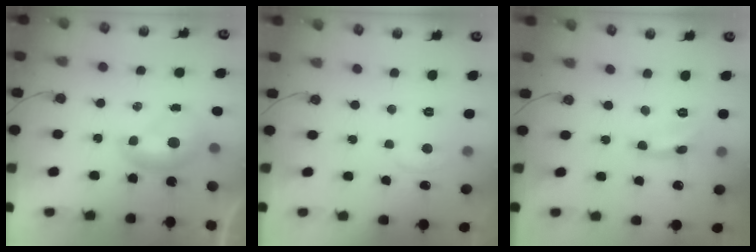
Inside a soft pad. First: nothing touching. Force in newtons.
{"total": 2.0, "press": 1.9, "slide": 0.6}
{"total": 1.5, "press": 1.4, "slide": 0.3}